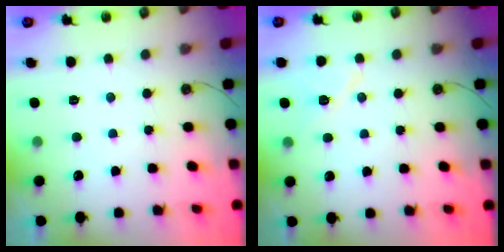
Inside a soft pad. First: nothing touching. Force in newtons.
{"total": 7.9, "press": 7.8, "slide": 1.1}